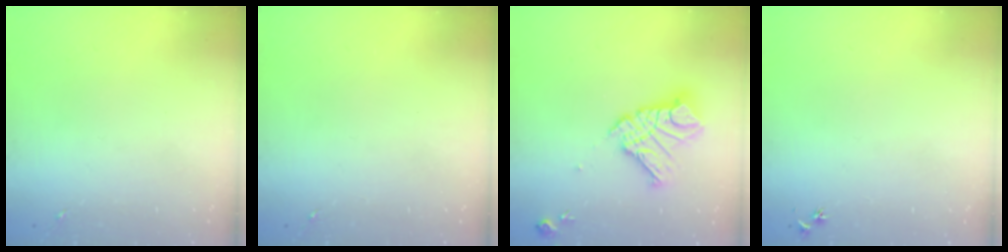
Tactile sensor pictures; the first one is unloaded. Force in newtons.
{"total": 0.0}
{"total": 15.2, "press": 15.1, "slide": 1.6}
{"total": 3.0, "press": 2.9, "slide": 0.4}